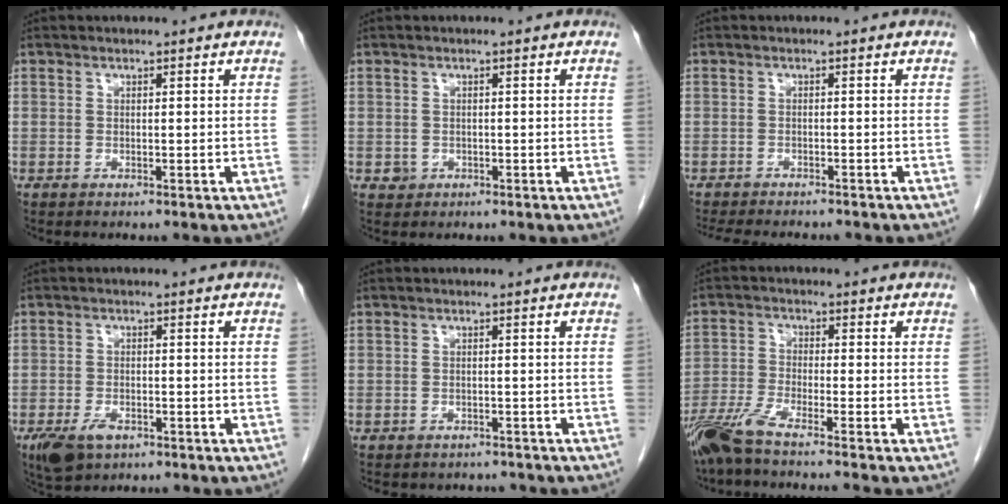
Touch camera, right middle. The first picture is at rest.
{"total": 1.3, "force": [-0.4, 1.2, 0.2], "torque": [-0.001, 0.004, -0.004]}
{"total": 9.7, "force": [-8.6, 2.2, 3.9], "torque": [-0.063, -0.012, -0.118]}
{"total": 5.0, "force": [-3.0, 2.6, 3.1], "torque": [-0.061, -0.005, -0.045]}
{"total": 4.4, "force": [-3.9, 1.9, 0.4], "torque": [-0.007, 0.005, -0.046]}
{"total": 7.5, "force": [-6.3, -1.1, 3.9], "torque": [-0.073, -0.029, -0.119]}